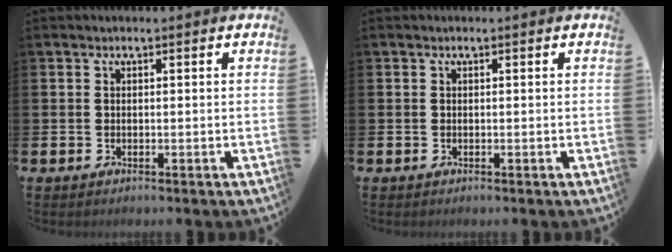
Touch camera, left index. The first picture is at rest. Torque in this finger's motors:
{"motor_torque": [-0.01, 0.00, 0.00, 0.00]}